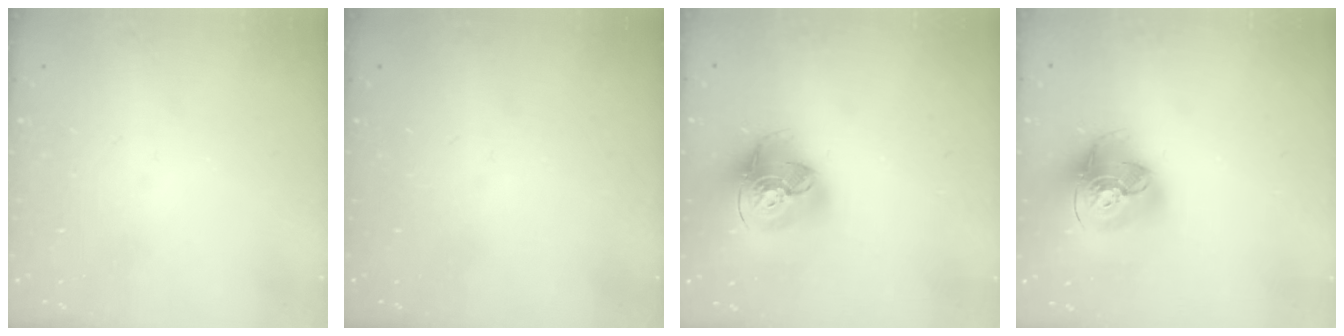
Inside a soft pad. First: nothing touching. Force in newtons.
{"total": 0.0}
{"total": 18.0, "press": 17.9, "slide": 2.0}
{"total": 18.0, "press": 17.9, "slide": 2.0}